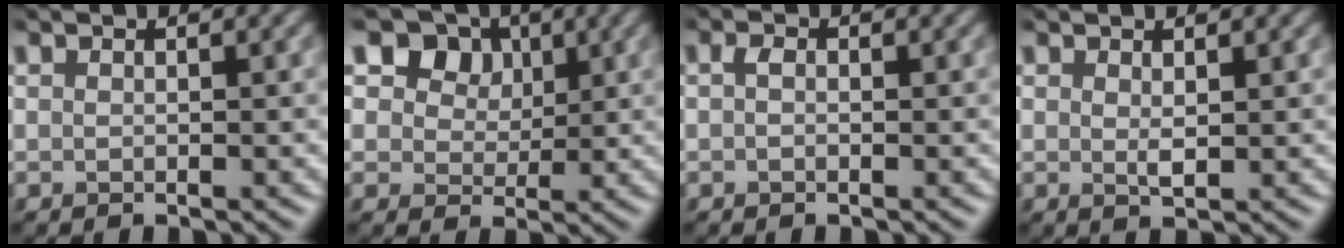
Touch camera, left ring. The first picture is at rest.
{"total": 9.2, "force": [4.2, 7.0, 4.3], "torque": [-0.073, 0.001, 0.059]}
{"total": 0.9, "force": [-0.4, 0.6, 0.6], "torque": [-0.009, 0.000, -0.014]}
{"total": 0.9, "force": [0.7, 0.0, 0.6], "torque": [-0.007, -0.004, 0.009]}